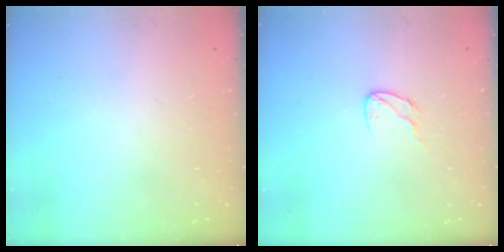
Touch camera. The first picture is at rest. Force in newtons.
{"total": 5.1, "press": 5.1, "slide": 0.4}